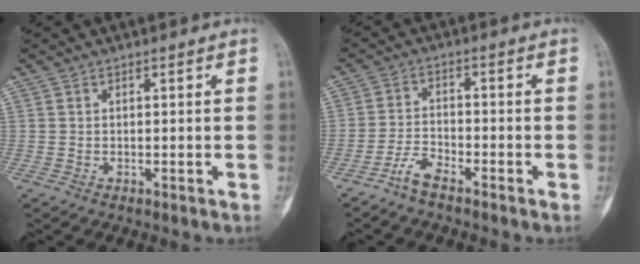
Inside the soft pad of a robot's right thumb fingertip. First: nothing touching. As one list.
[{"total": 4.1, "force": [-3.3, 1.1, 2.1], "torque": [-0.046, 0.018, -0.070]}]